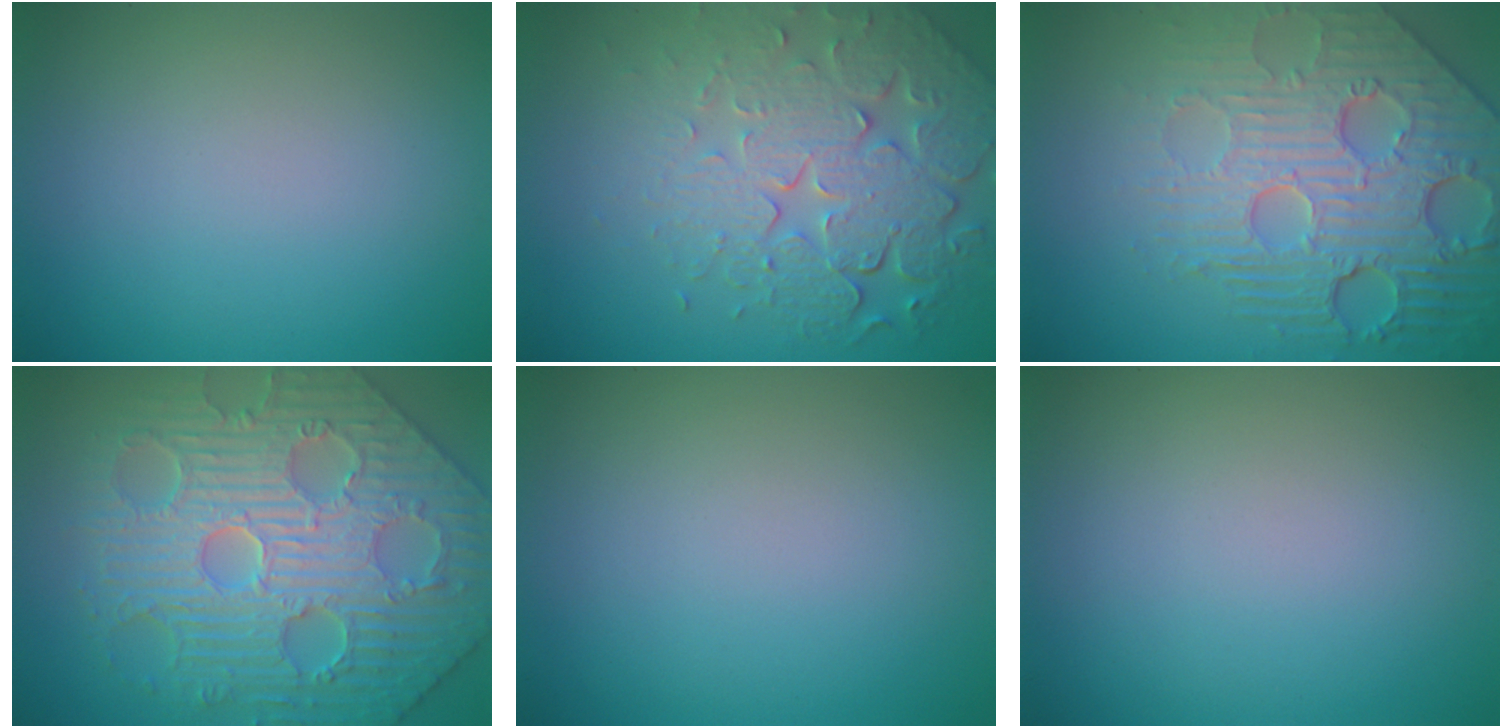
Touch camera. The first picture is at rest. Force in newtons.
{"total": 7.9, "press": 5.6, "slide": 5.5}
{"total": 8.6, "press": 6.0, "slide": 6.2}
{"total": 9.3, "press": 7.4, "slide": 5.6}
{"total": 0.0}
{"total": 0.0}